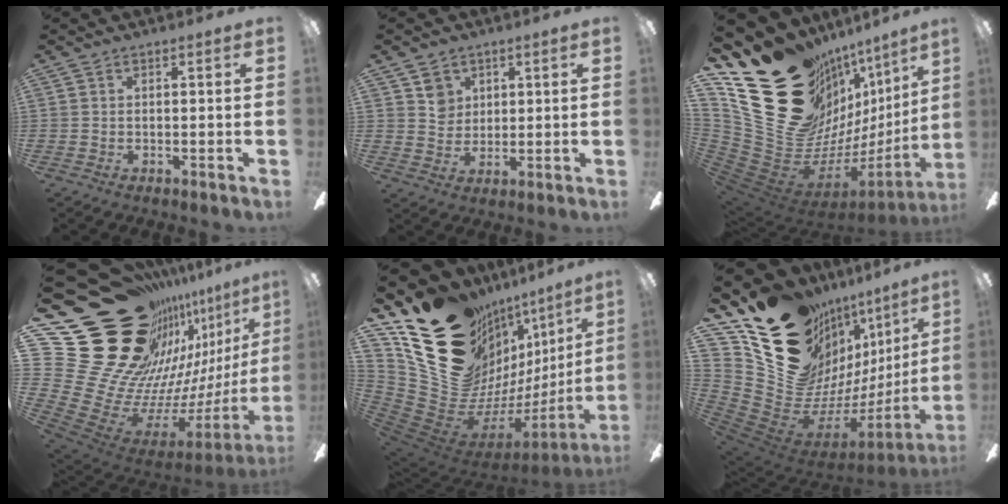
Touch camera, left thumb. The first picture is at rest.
{"total": 5.2, "force": [2.8, 4.2, 0.9], "torque": [-0.001, -0.008, 0.047]}
{"total": 30.8, "force": [14.6, 20.5, 17.8], "torque": [-0.247, -0.146, 0.348]}
{"total": 41.1, "force": [18.4, 26.1, 25.9], "torque": [-0.372, -0.213, 0.452]}
{"total": 25.0, "force": [13.0, 17.0, 12.9], "torque": [-0.183, -0.124, 0.301]}
{"total": 22.9, "force": [14.3, 14.6, 10.4], "torque": [-0.158, -0.130, 0.313]}